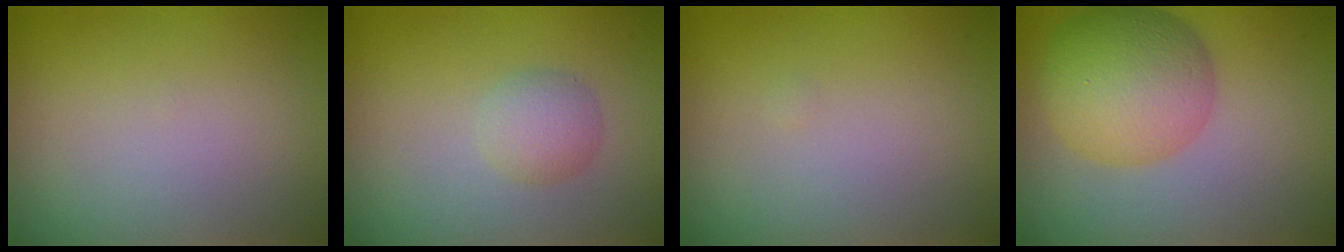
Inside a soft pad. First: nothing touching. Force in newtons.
{"total": 2.0, "press": 2.0, "slide": 0.0}
{"total": 0.0}
{"total": 7.1, "press": 7.1, "slide": 0.2}